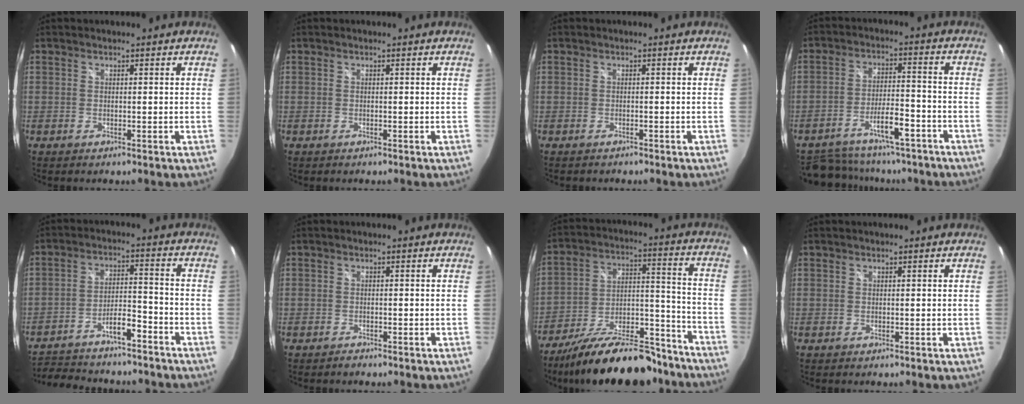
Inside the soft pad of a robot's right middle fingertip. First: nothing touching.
{"total": 0.0}
{"total": 0.7, "force": [-0.7, 0.3, -0.1], "torque": [-0.001, 0.001, -0.013]}
{"total": 16.2, "force": [-13.1, 6.2, 7.4], "torque": [-0.151, 0.012, -0.182]}
{"total": 15.0, "force": [-12.8, 4.2, 6.8], "torque": [-0.134, 0.027, -0.192]}
{"total": 0.9, "force": [-0.9, 0.3, -0.1], "torque": [-0.002, 0.001, -0.017]}
{"total": 24.0, "force": [-19.1, 7.7, 12.3], "torque": [-0.208, 0.005, -0.279]}
{"total": 0.0}